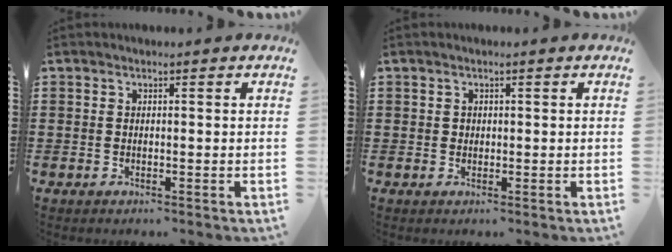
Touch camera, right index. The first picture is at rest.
{"total": 0.7, "force": [0.3, 0.7, 0.2], "torque": [-0.005, 0.003, 0.005]}